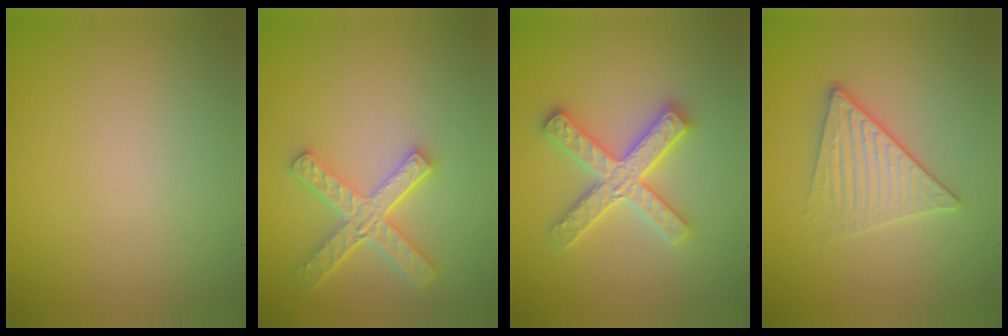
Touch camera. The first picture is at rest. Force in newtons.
{"total": 5.2, "press": 3.9, "slide": 3.3}
{"total": 4.7, "press": 4.6, "slide": 0.6}
{"total": 2.7, "press": 2.4, "slide": 1.2}